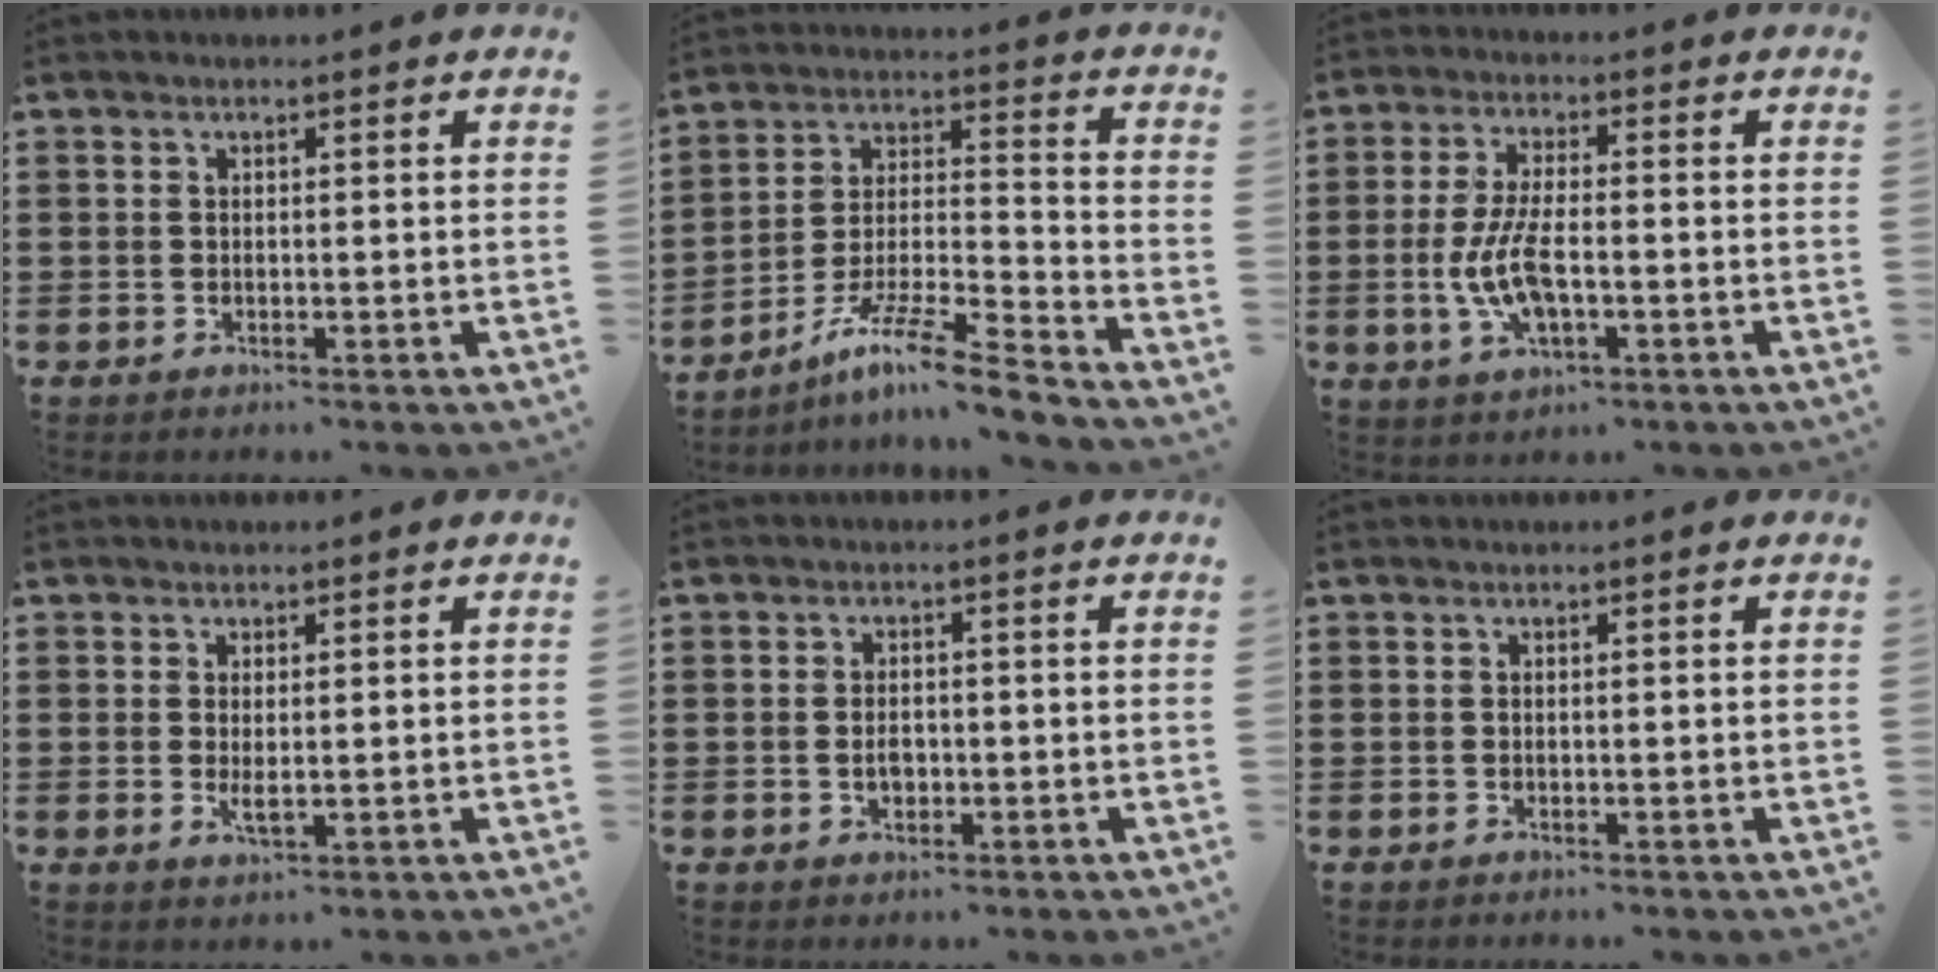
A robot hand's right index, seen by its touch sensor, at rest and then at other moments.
{"total": 11.0, "force": [-8.9, 0.6, 6.5], "torque": [-0.111, 0.014, -0.173]}
{"total": 7.8, "force": [-1.8, 3.0, 7.0], "torque": [-0.160, -0.008, -0.038]}
{"total": 2.1, "force": [0.1, 0.6, 2.0], "torque": [-0.037, -0.002, 0.003]}
{"total": 1.9, "force": [-0.4, 1.2, 1.4], "torque": [-0.019, 0.000, -0.009]}
{"total": 0.0}